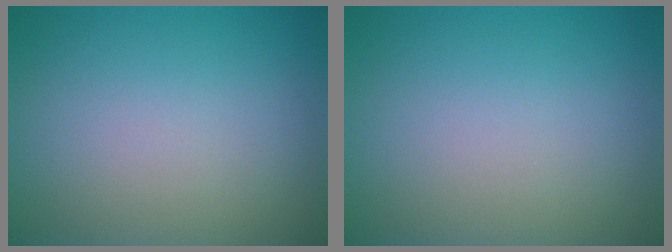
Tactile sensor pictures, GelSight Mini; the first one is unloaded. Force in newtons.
{"total": 0.0}